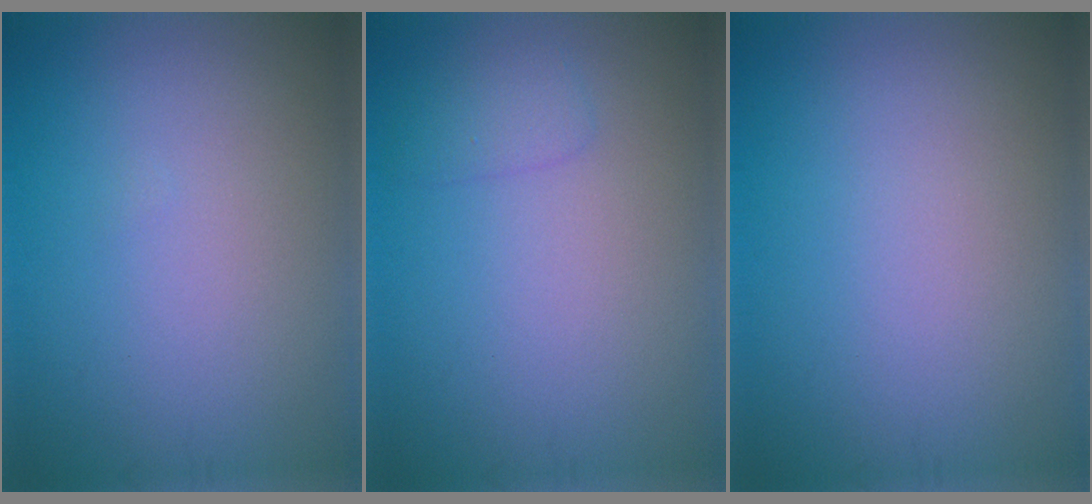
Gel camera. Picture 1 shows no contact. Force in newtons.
{"total": 1.4, "press": 1.4, "slide": 0.1}
{"total": 0.0}